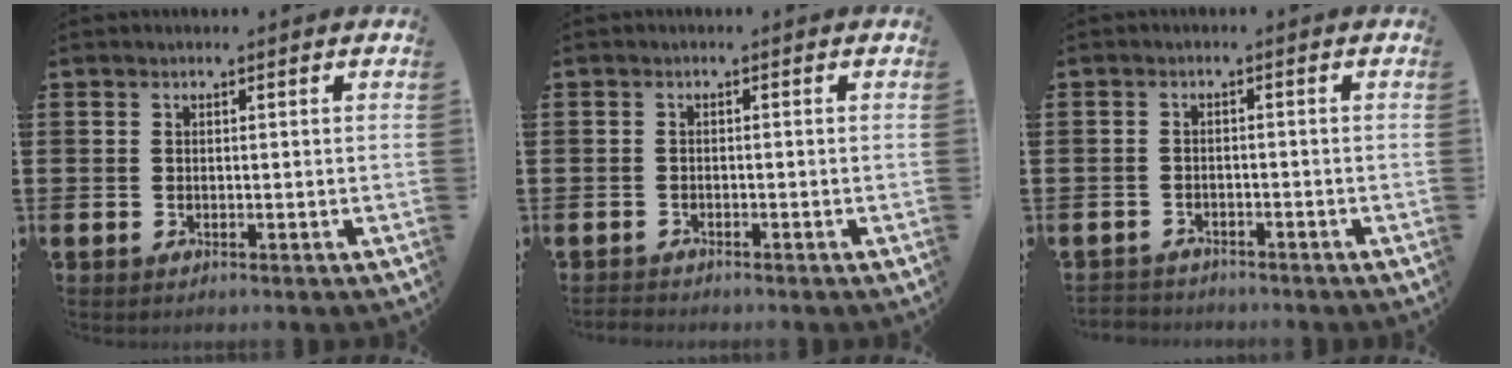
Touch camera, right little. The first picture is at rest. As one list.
[{"total": 0.7, "force": [-0.7, 0.1, -0.1], "torque": [-0.001, -0.002, -0.015]}, {"total": 1.6, "force": [-1.6, 0.2, -0.4], "torque": [0.001, 0.003, -0.037]}]